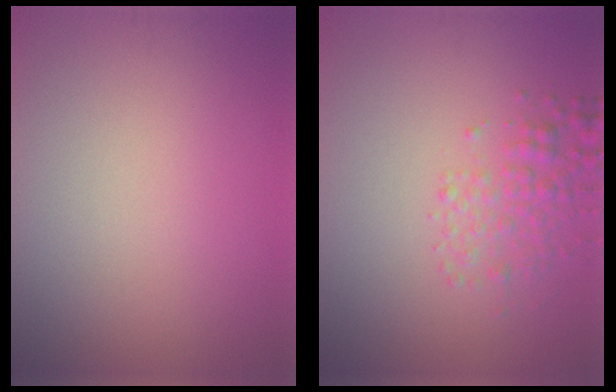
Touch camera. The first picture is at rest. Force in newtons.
{"total": 2.6, "press": 2.6, "slide": 0.1}